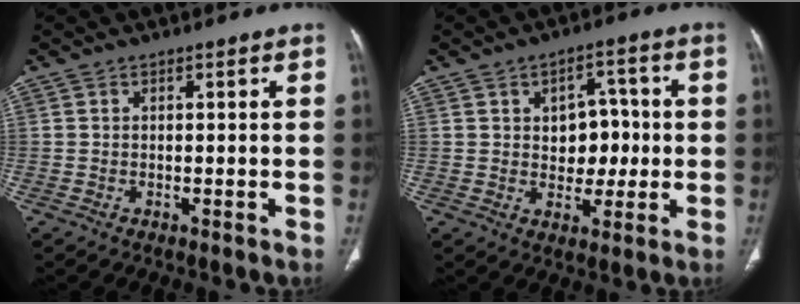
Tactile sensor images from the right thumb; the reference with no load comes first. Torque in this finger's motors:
{"motor_torque": [-0.27, 0.35, 0.58, 0.17, 0.05]}